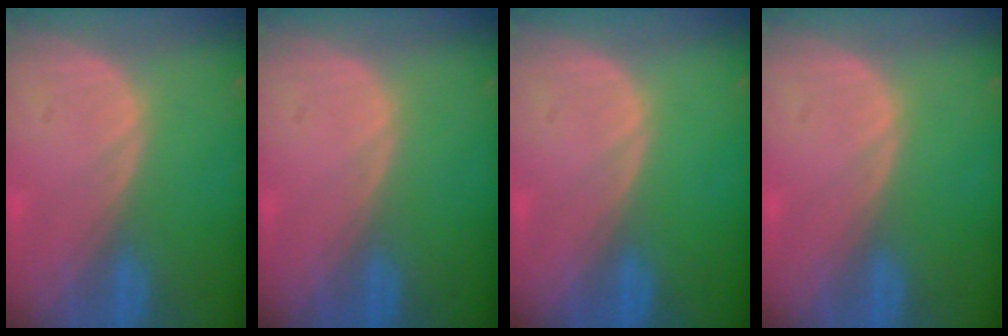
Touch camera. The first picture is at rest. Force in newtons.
{"total": 0.0}
{"total": 0.0}
{"total": 0.0}